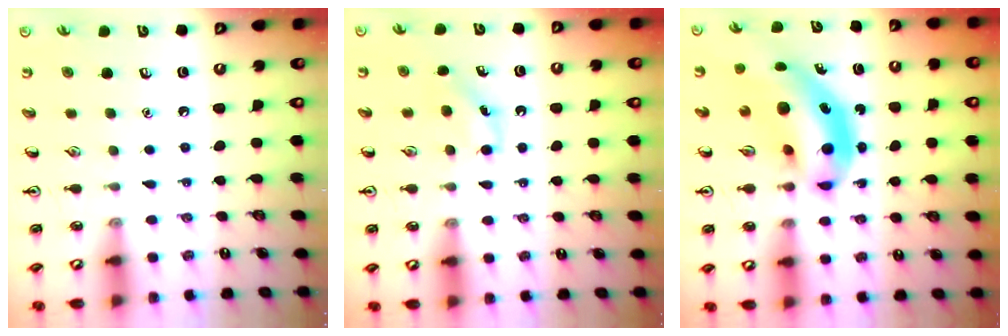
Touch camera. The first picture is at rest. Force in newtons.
{"total": 4.1, "press": 3.9, "slide": 1.3}
{"total": 11.4, "press": 10.9, "slide": 3.3}